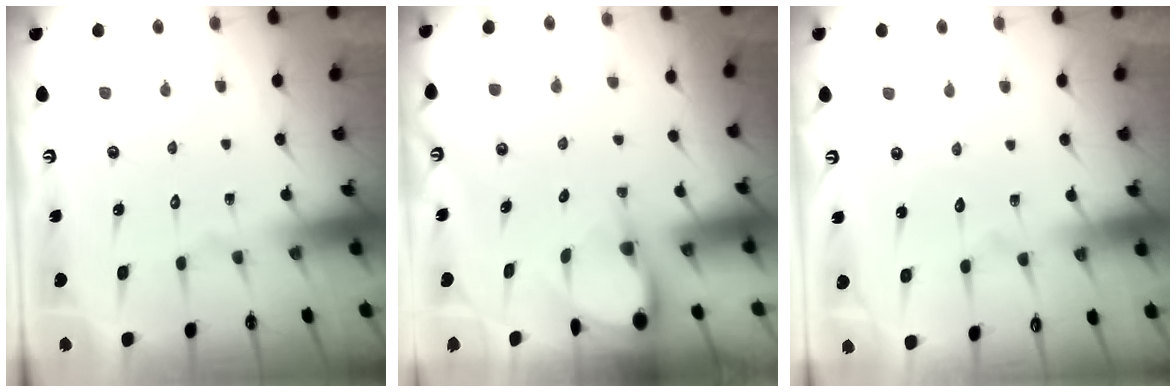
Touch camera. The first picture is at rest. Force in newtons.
{"total": 3.6, "press": 3.6, "slide": 0.3}
{"total": 3.5, "press": 3.5, "slide": 0.2}